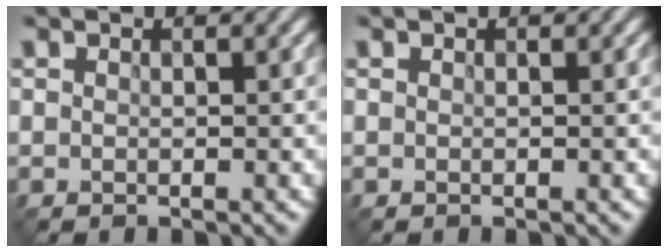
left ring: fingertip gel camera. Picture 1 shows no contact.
{"total": 0.0}